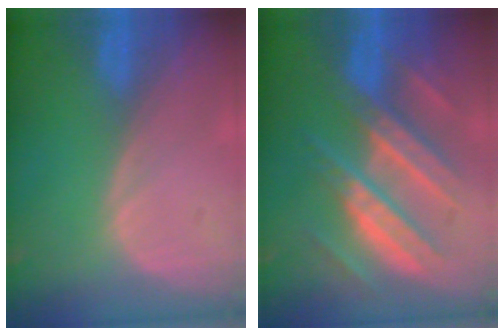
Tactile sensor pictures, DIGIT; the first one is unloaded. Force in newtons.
{"total": 10.8, "press": 10.7, "slide": 1.1}